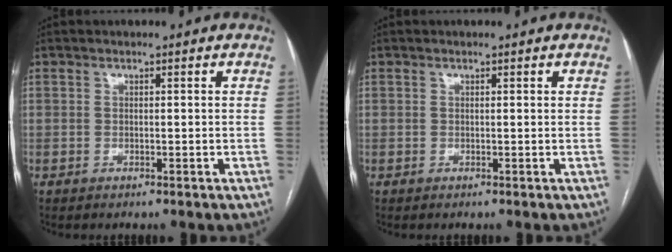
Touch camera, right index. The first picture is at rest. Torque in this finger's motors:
{"motor_torque": [-0.09, -0.03, 0.03, 0.01]}